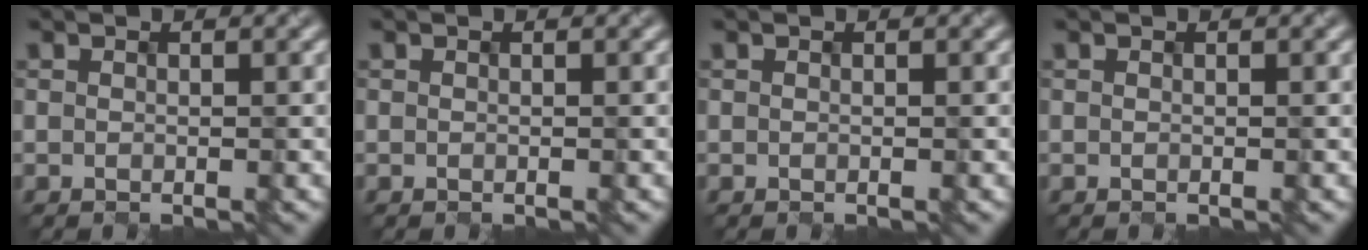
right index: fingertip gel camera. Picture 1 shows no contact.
{"total": 0.0}
{"total": 0.0}
{"total": 0.0}